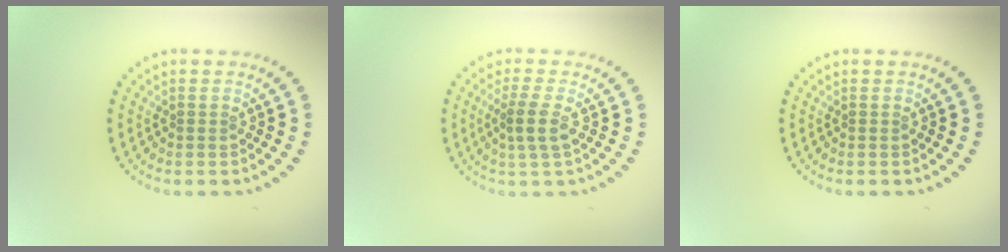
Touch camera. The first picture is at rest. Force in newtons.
{"total": 2.3, "press": 1.9, "slide": 1.3}
{"total": 0.0}